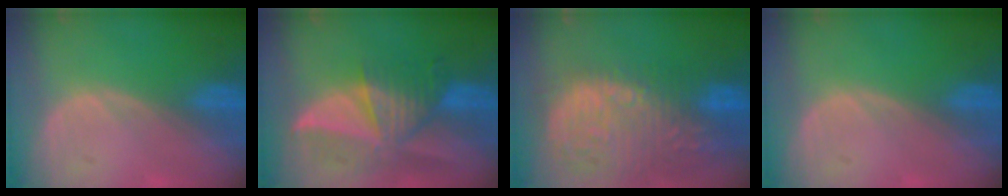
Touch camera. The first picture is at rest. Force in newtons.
{"total": 9.2, "press": 8.3, "slide": 4.0}
{"total": 15.5, "press": 12.7, "slide": 8.9}
{"total": 0.0}